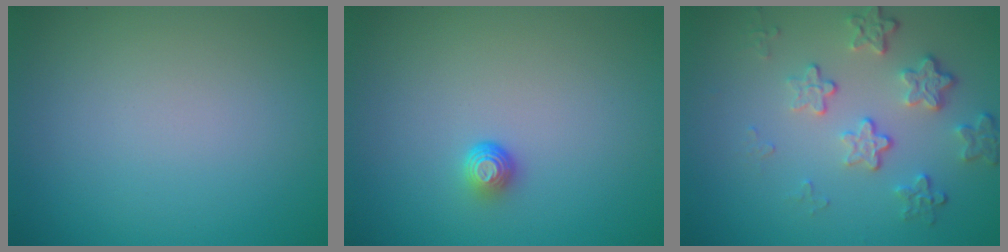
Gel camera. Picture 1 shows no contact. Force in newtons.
{"total": 1.3, "press": 1.0, "slide": 0.9}
{"total": 4.2, "press": 3.1, "slide": 2.9}